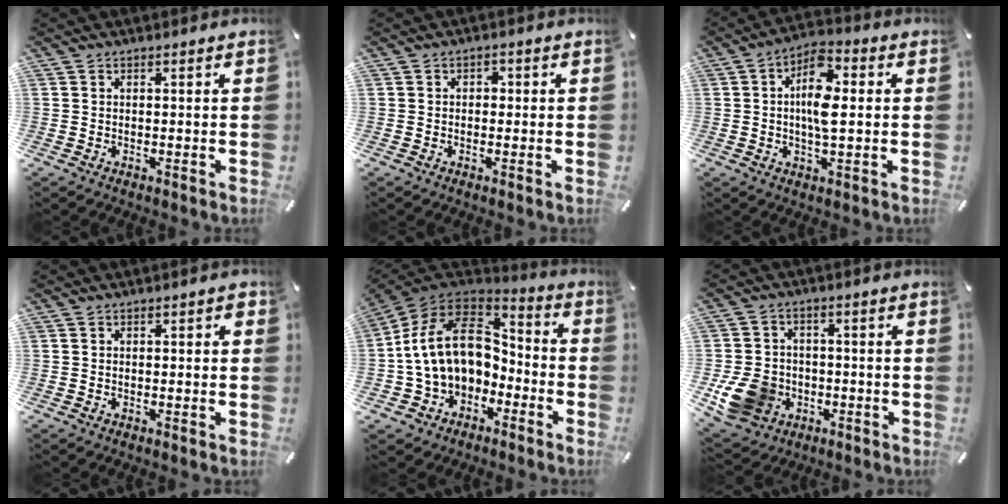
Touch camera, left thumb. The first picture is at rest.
{"total": 1.5, "force": [-0.5, 1.2, 0.7], "torque": [-0.015, 0.009, -0.013]}
{"total": 9.7, "force": [0.9, 4.3, 8.7], "torque": [-0.158, 0.002, 0.011]}
{"total": 0.9, "force": [-0.1, 0.5, 0.8], "torque": [-0.013, 0.002, -0.004]}
{"total": 17.6, "force": [0.4, 13.7, 10.9], "torque": [-0.219, 0.012, 0.011]}
{"total": 11.0, "force": [-3.1, 9.4, 4.8], "torque": [-0.111, 0.020, -0.054]}